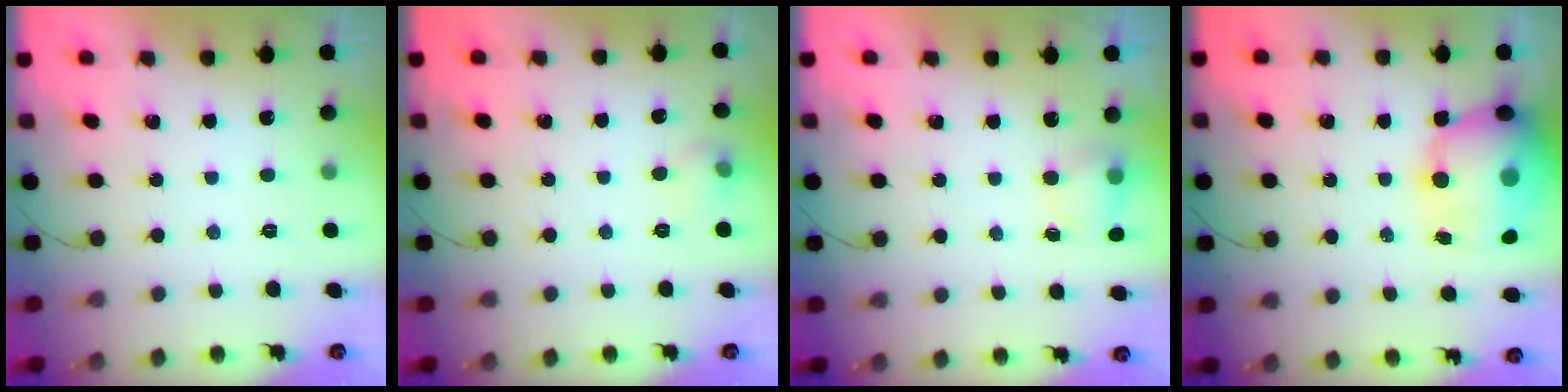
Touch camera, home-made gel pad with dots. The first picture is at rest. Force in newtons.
{"total": 5.3, "press": 5.0, "slide": 1.8}
{"total": 4.2, "press": 4.0, "slide": 1.0}
{"total": 14.7, "press": 14.3, "slide": 3.4}